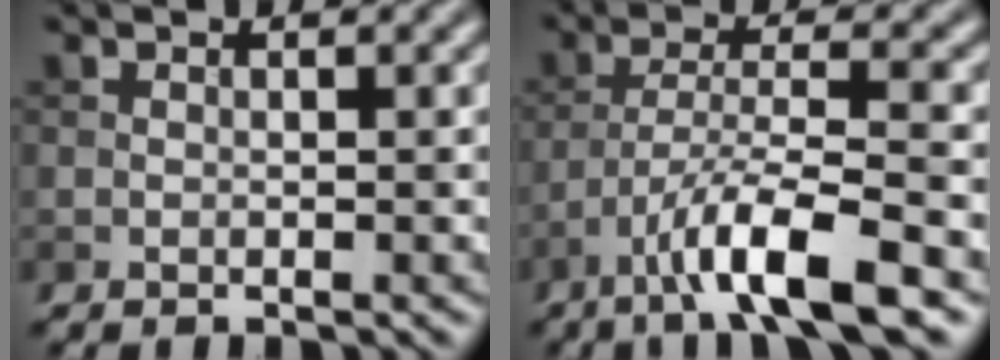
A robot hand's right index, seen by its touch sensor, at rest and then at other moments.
{"total": 7.4, "force": [-4.5, 1.2, 5.8], "torque": [-0.099, 0.006, -0.082]}